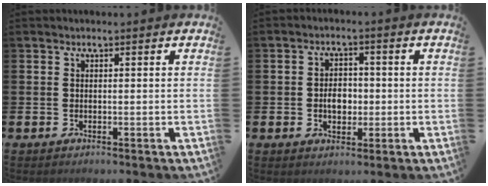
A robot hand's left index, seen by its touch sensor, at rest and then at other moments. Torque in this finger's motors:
{"motor_torque": [0.85, 0.13, 0.12, 0.09]}